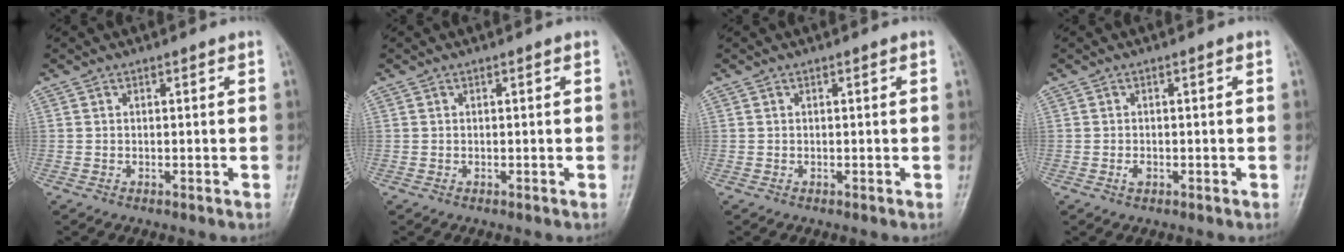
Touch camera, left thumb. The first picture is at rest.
{"total": 0.0}
{"total": 0.0}
{"total": 1.4, "force": [-0.5, 0.8, 1.0], "torque": [-0.017, 0.004, -0.008]}